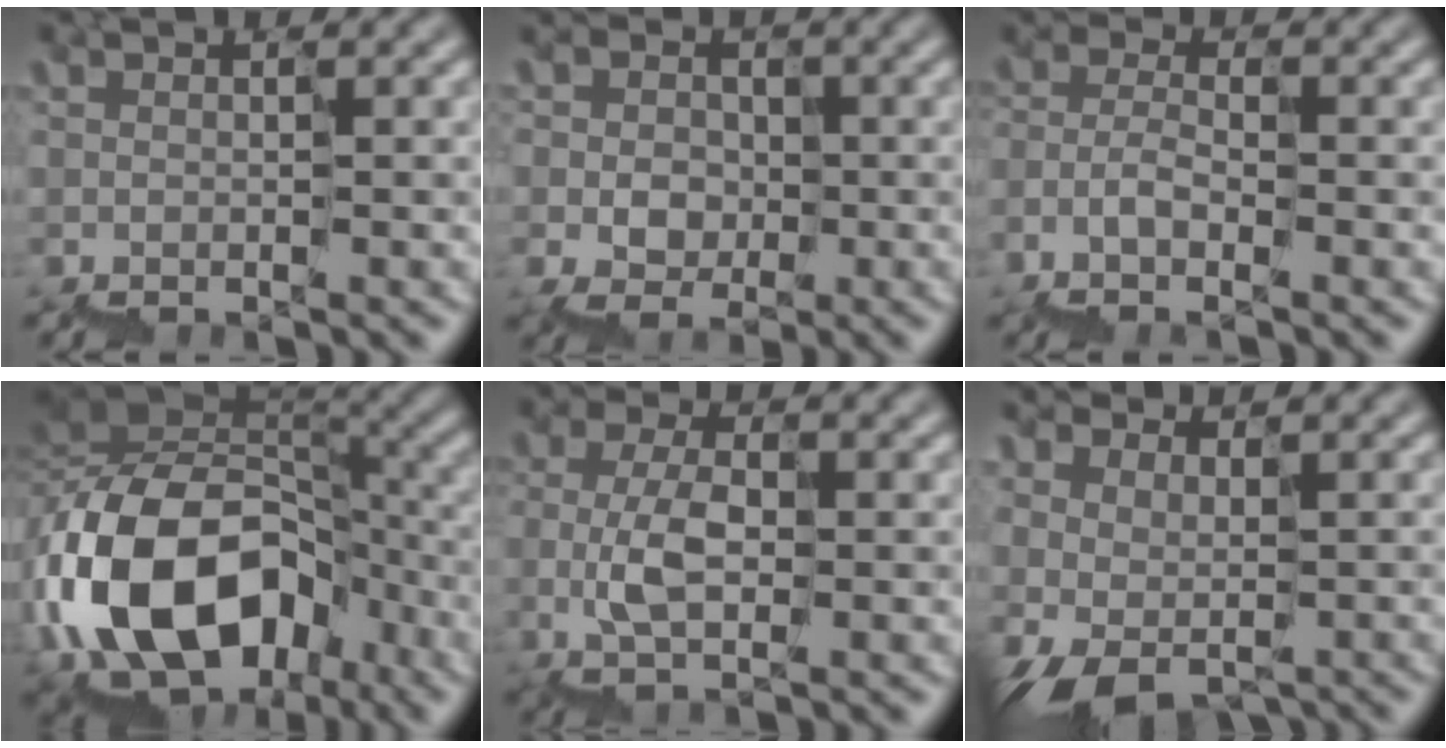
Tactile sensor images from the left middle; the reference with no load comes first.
{"total": 2.5, "force": [-0.4, 2.4, 0.3], "torque": [-0.003, 0.010, -0.001]}
{"total": 2.2, "force": [-1.8, 1.0, 0.8], "torque": [-0.023, 0.009, -0.034]}
{"total": 14.1, "force": [-4.4, 10.2, 8.7], "torque": [-0.161, 0.018, -0.074]}
{"total": 2.0, "force": [-0.3, 1.0, 1.7], "torque": [-0.042, 0.017, -0.002]}
{"total": 2.8, "force": [-0.9, 1.8, 1.9], "torque": [-0.039, 0.002, 0.005]}